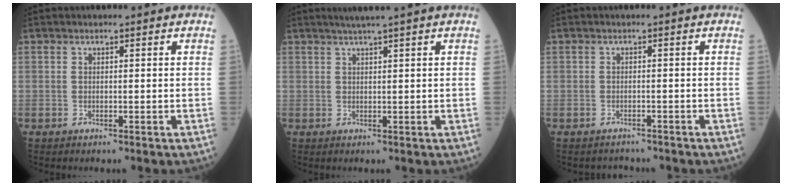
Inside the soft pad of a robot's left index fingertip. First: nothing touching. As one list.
[{"total": 2.9, "force": [2.3, -1.0, 1.5], "torque": [-0.021, 0.006, 0.042]}, {"total": 1.9, "force": [-1.7, 0.5, -0.7], "torque": [0.011, -0.005, -0.027]}]